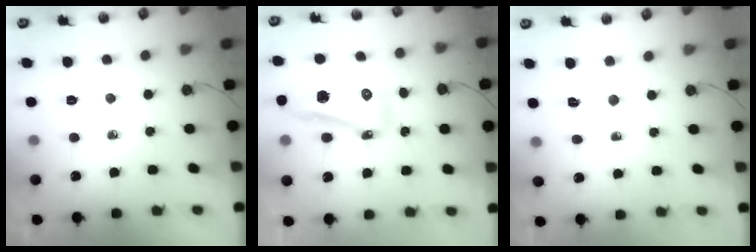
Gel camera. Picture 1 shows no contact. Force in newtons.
{"total": 14.8, "press": 14.6, "slide": 2.7}
{"total": 2.5, "press": 2.5, "slide": 0.5}